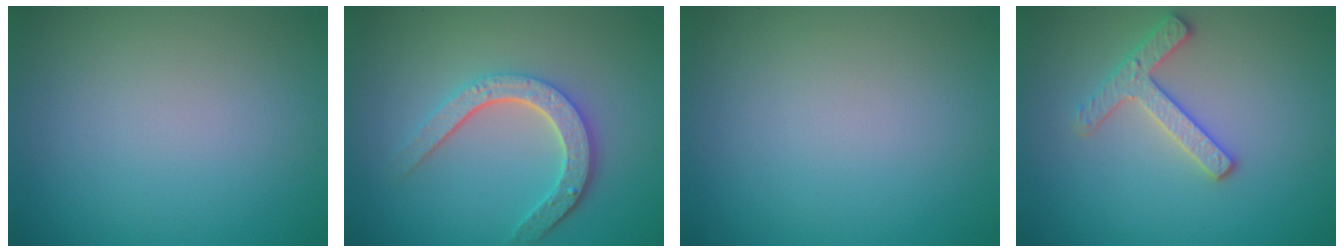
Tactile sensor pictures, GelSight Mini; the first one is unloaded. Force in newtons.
{"total": 4.5, "press": 3.5, "slide": 2.9}
{"total": 0.0}
{"total": 2.7, "press": 2.6, "slide": 0.7}